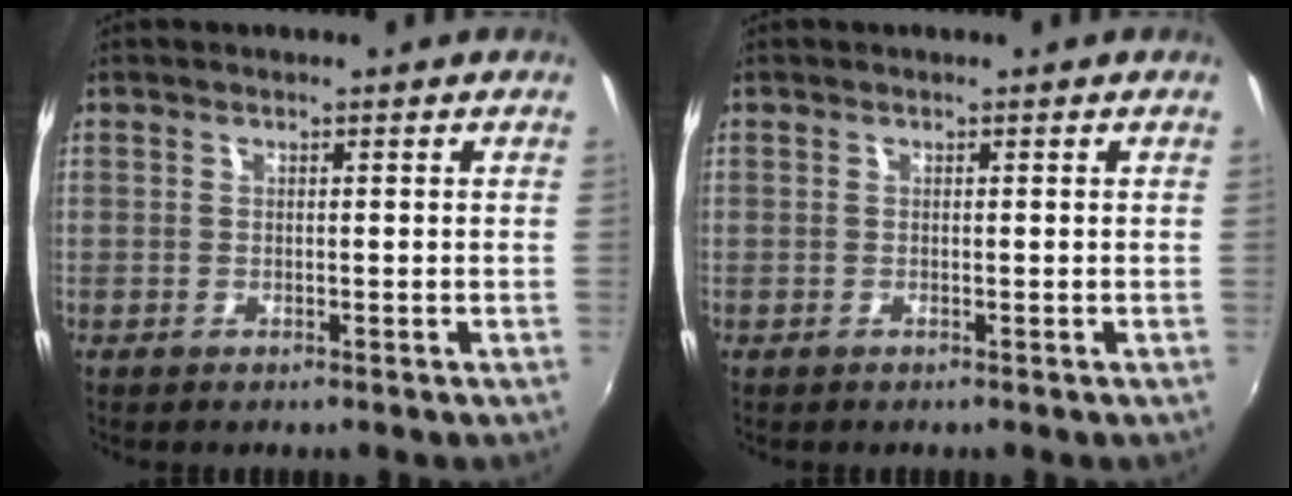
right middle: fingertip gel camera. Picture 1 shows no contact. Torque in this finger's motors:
{"motor_torque": [0.00, 0.00, 0.00, 0.00]}